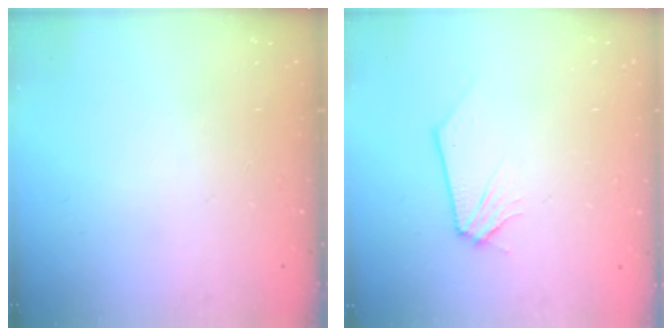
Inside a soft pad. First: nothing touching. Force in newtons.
{"total": 0.0}